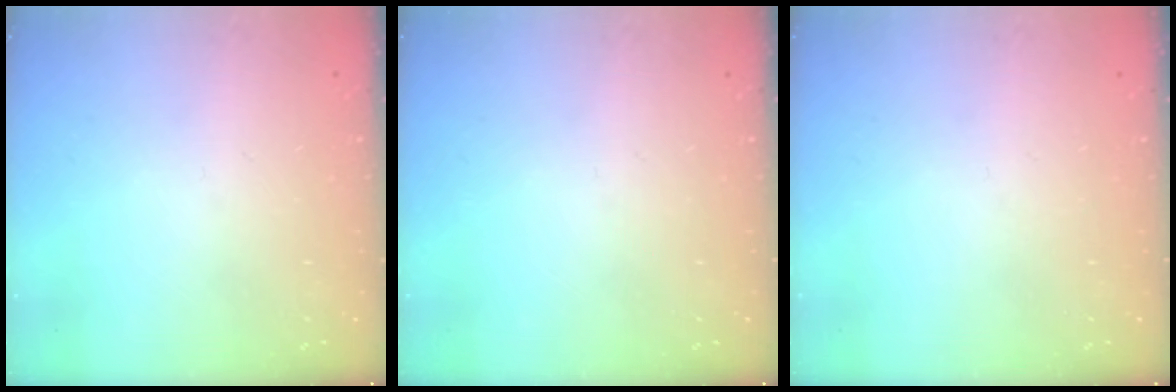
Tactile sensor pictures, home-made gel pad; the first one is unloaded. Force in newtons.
{"total": 0.0}
{"total": 0.0}